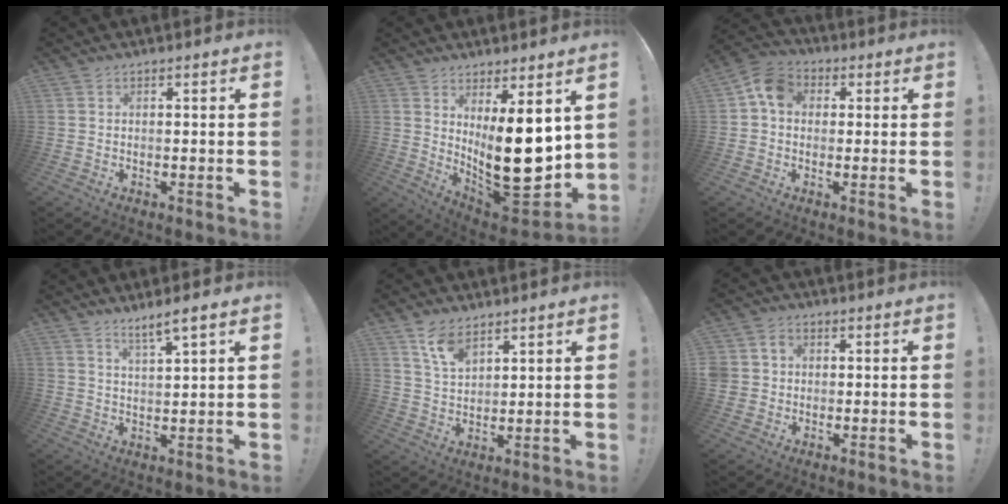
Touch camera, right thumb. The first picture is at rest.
{"total": 19.6, "force": [1.7, 7.3, 18.2], "torque": [-0.285, -0.053, 0.042]}
{"total": 8.1, "force": [1.6, 6.4, 4.7], "torque": [-0.068, 0.013, 0.036]}
{"total": 5.2, "force": [4.1, -0.1, 3.1], "torque": [-0.045, -0.028, 0.066]}
{"total": 8.2, "force": [6.0, 4.0, 3.8], "torque": [-0.070, -0.031, 0.114]}
{"total": 5.1, "force": [0.5, 4.8, 1.5], "torque": [-0.032, 0.006, 0.012]}